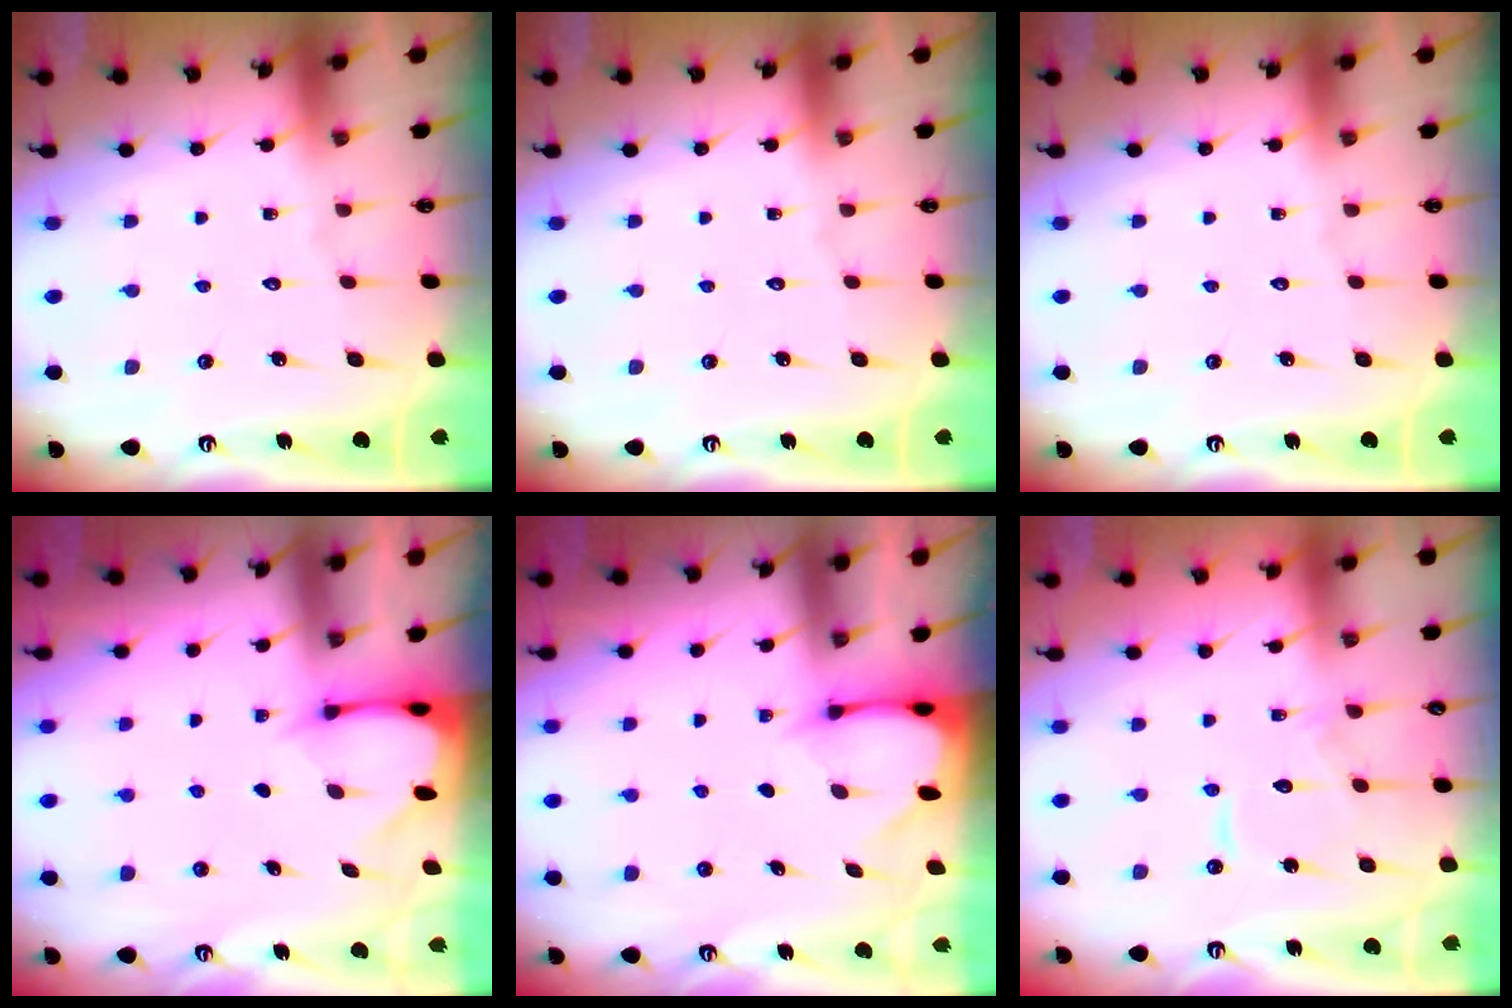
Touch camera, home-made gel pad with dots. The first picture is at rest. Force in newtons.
{"total": 0.0}
{"total": 0.0}
{"total": 2.4, "press": 2.4, "slide": 0.3}
{"total": 2.4, "press": 2.3, "slide": 0.3}
{"total": 9.9, "press": 9.9, "slide": 0.7}